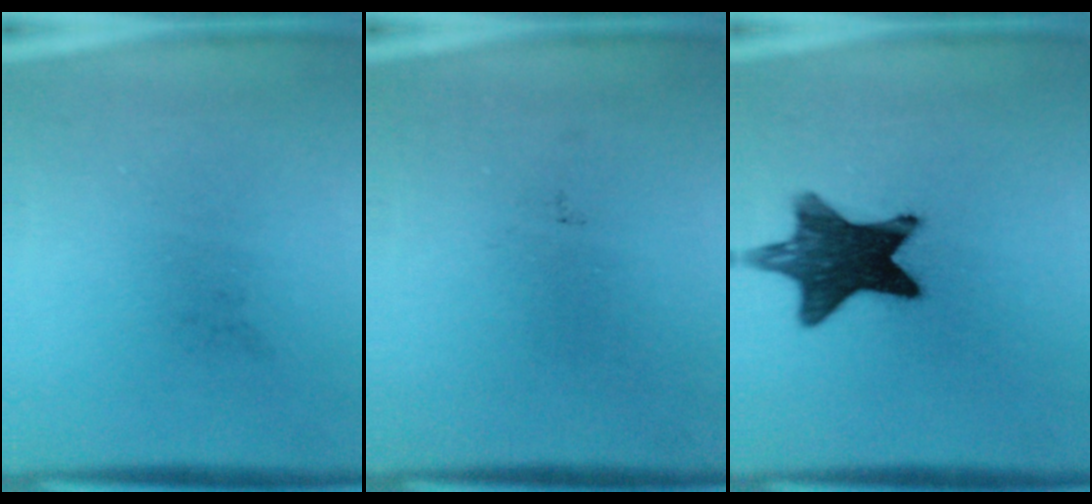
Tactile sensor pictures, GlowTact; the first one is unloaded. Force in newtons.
{"total": 0.0}
{"total": 13.3}